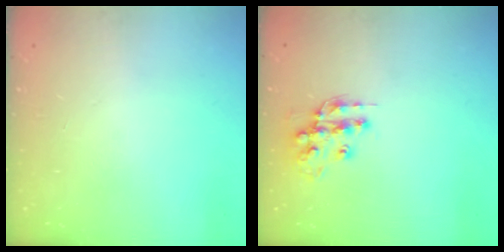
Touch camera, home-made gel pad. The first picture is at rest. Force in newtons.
{"total": 13.0, "press": 13.0, "slide": 1.0}